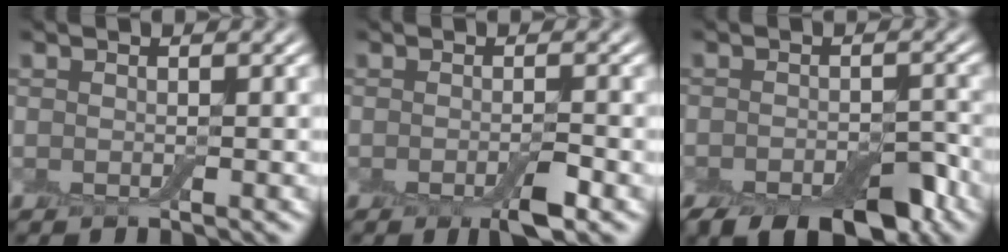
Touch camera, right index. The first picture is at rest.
{"total": 2.7, "force": [-1.5, 0.6, 2.2], "torque": [-0.038, -0.008, -0.025]}
{"total": 7.0, "force": [-4.8, 3.0, 4.1], "torque": [-0.046, -0.010, -0.073]}